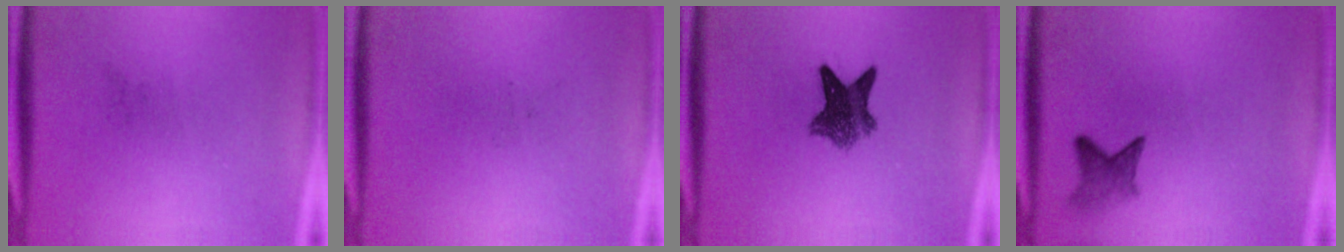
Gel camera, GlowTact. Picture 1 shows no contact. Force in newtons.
{"total": 0.0}
{"total": 6.9}
{"total": 2.4}